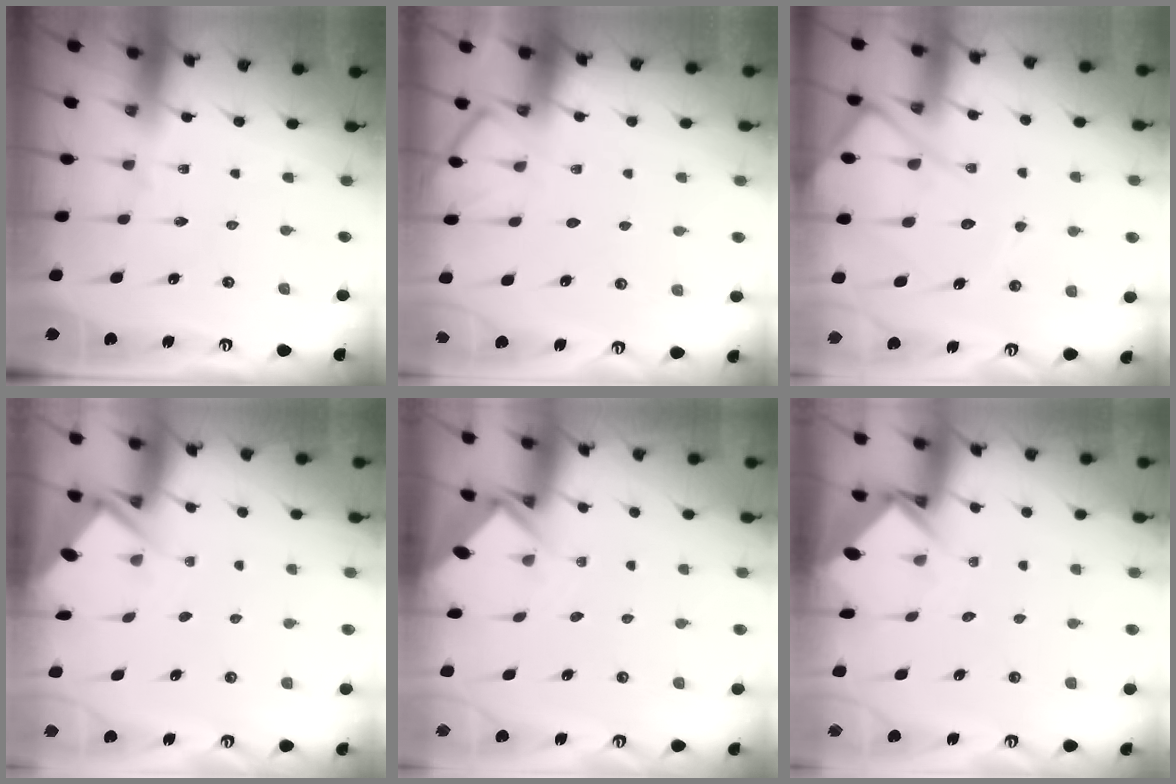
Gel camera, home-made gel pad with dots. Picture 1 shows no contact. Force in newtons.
{"total": 5.9, "press": 5.9, "slide": 0.7}
{"total": 11.9, "press": 11.8, "slide": 1.2}
{"total": 2.8, "press": 2.8, "slide": 0.3}
{"total": 2.8, "press": 2.8, "slide": 0.2}
{"total": 3.9, "press": 3.9, "slide": 0.3}